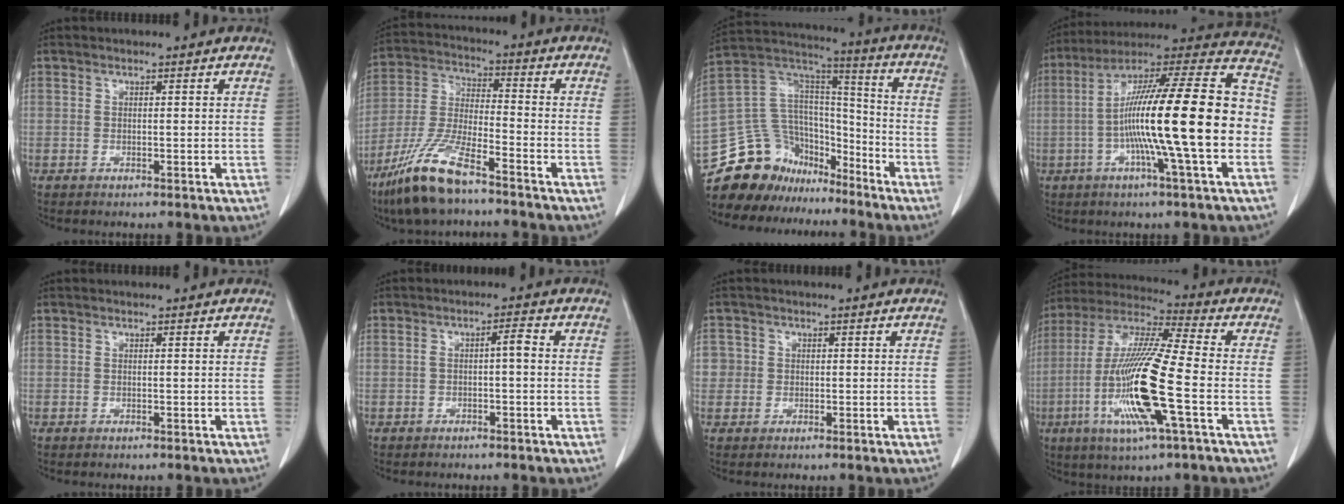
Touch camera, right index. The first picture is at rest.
{"total": 12.5, "force": [-8.7, 2.4, 8.7], "torque": [-0.195, -0.025, -0.167]}
{"total": 19.8, "force": [-16.0, 10.5, 5.2], "torque": [-0.122, 0.074, -0.267]}
{"total": 23.7, "force": [-3.3, 1.0, 23.4], "torque": [-0.356, 0.016, -0.065]}
{"total": 0.0}
{"total": 2.2, "force": [-0.2, 0.3, 2.1], "torque": [-0.033, 0.010, -0.002]}
{"total": 2.3, "force": [0.2, 2.3, 0.0], "torque": [0.015, 0.008, 0.004]}
{"total": 17.6, "force": [-4.6, 1.1, 16.9], "torque": [-0.352, -0.014, -0.089]}